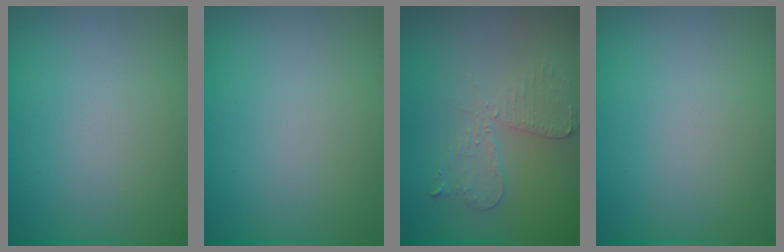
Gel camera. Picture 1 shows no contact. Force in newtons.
{"total": 0.0}
{"total": 2.7, "press": 2.4, "slide": 1.1}
{"total": 0.0}